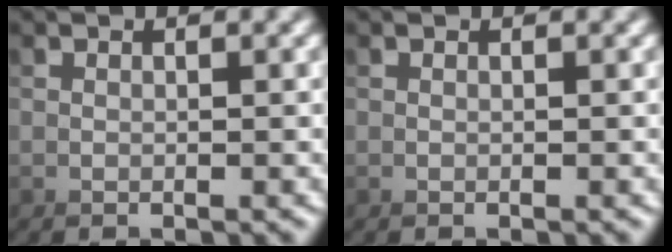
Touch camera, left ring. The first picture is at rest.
{"total": 0.0}